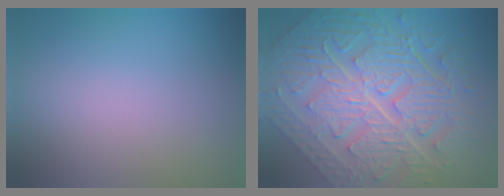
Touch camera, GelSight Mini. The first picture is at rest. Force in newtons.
{"total": 11.2, "press": 7.7, "slide": 8.2}